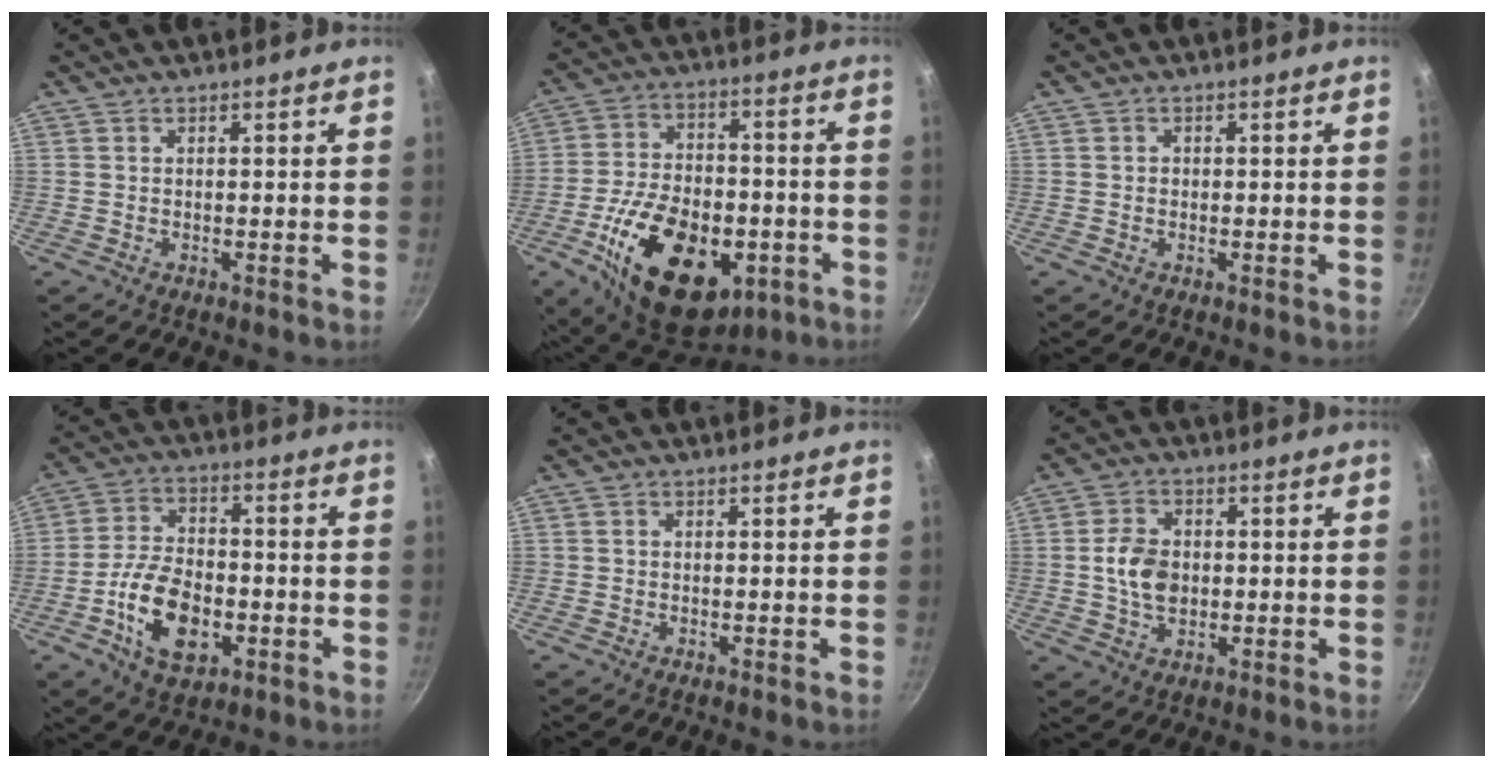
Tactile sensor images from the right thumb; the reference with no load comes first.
{"total": 24.5, "force": [-8.5, 14.7, 17.7], "torque": [-0.274, 0.031, -0.121]}
{"total": 0.6, "force": [0.0, 0.5, 0.1], "torque": [0.001, 0.002, -0.001]}
{"total": 13.3, "force": [-4.2, 7.8, 10.0], "torque": [-0.167, 0.024, -0.074]}
{"total": 0.0}
{"total": 7.3, "force": [-0.1, 5.2, 5.1], "torque": [-0.082, 0.008, -0.004]}